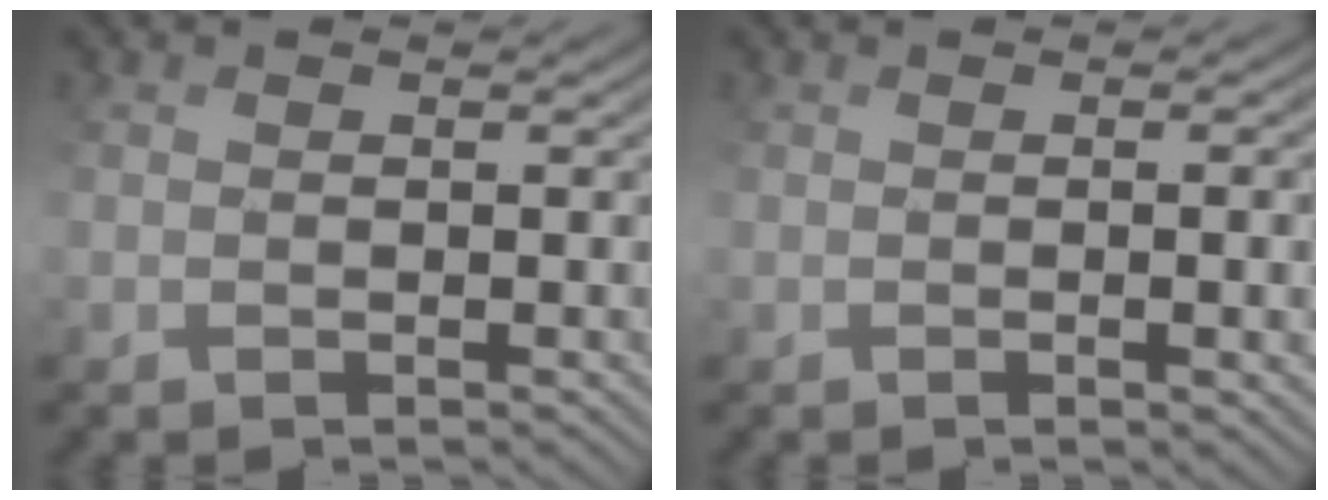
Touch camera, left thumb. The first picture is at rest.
{"total": 6.0, "force": [-0.6, 2.3, 5.4], "torque": [-0.058, -0.004, 0.011]}